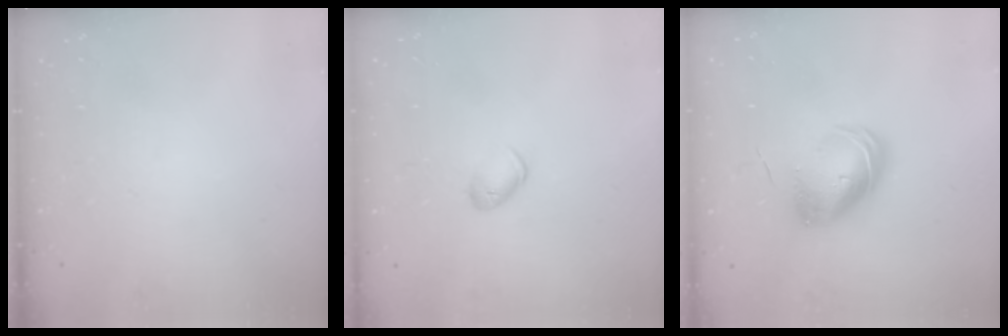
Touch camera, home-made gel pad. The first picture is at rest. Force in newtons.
{"total": 5.4, "press": 5.2, "slide": 1.1}
{"total": 9.3, "press": 9.2, "slide": 1.1}